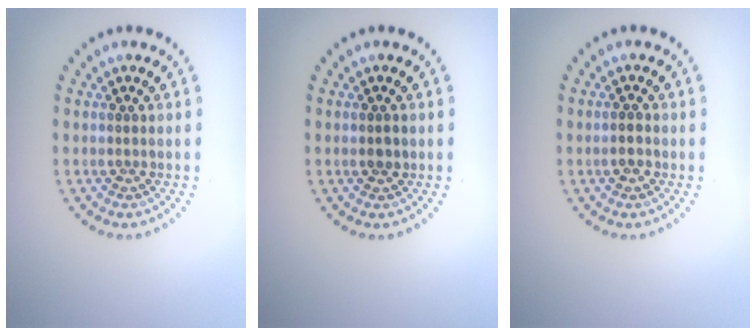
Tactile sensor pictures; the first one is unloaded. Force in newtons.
{"total": 0.9, "press": 0.9, "slide": 0.2}
{"total": 1.2, "press": 1.2, "slide": 0.3}